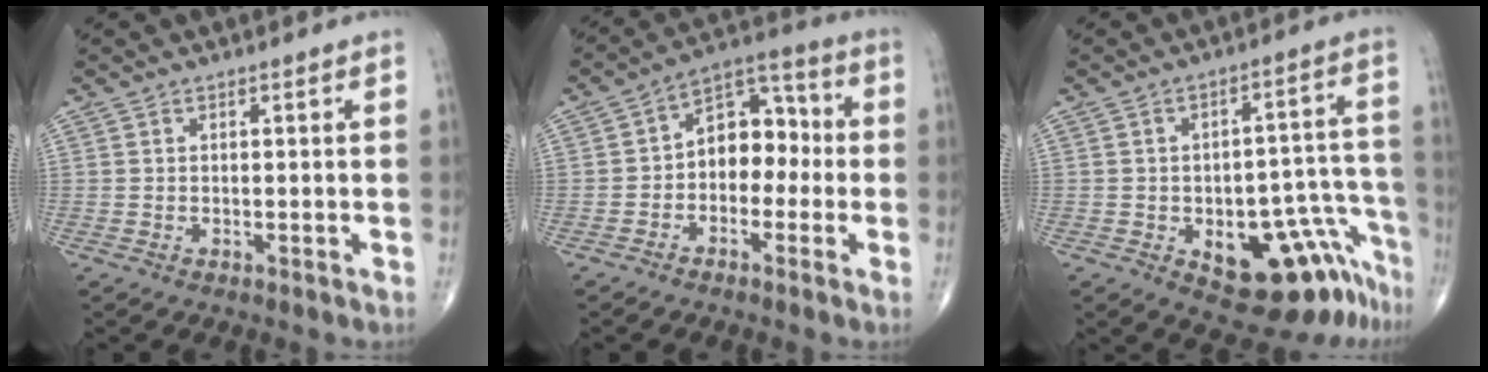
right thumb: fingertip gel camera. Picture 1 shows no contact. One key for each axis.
{"total": 9.4, "fx": -1.3, "fy": 6.7, "fz": 6.5, "tx": -0.062, "ty": 0.044, "tz": -0.039}
{"total": 16.3, "fx": -8.8, "fy": 7.6, "fz": 11.5, "tx": -0.076, "ty": 0.091, "tz": -0.108}